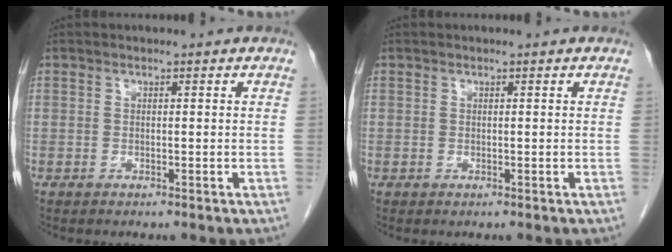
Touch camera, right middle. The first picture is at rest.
{"total": 0.0}